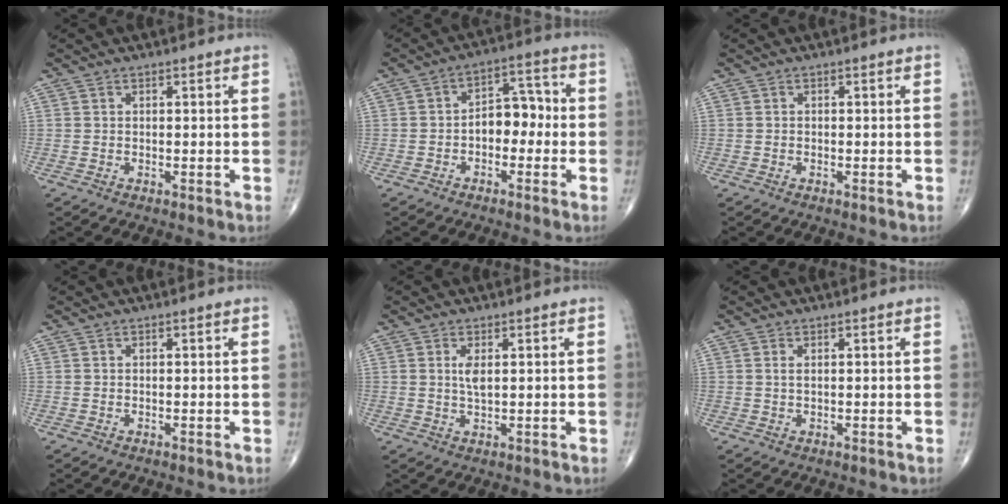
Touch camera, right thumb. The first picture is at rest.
{"total": 7.3, "force": [-1.3, 4.8, 5.3], "torque": [-0.051, 0.036, -0.032]}
{"total": 0.0}
{"total": 0.0}
{"total": 2.7, "force": [0.8, 1.0, 2.4], "torque": [-0.049, -0.006, 0.018]}
{"total": 0.9, "force": [0.4, 0.3, 0.7], "torque": [-0.019, 0.003, 0.009]}